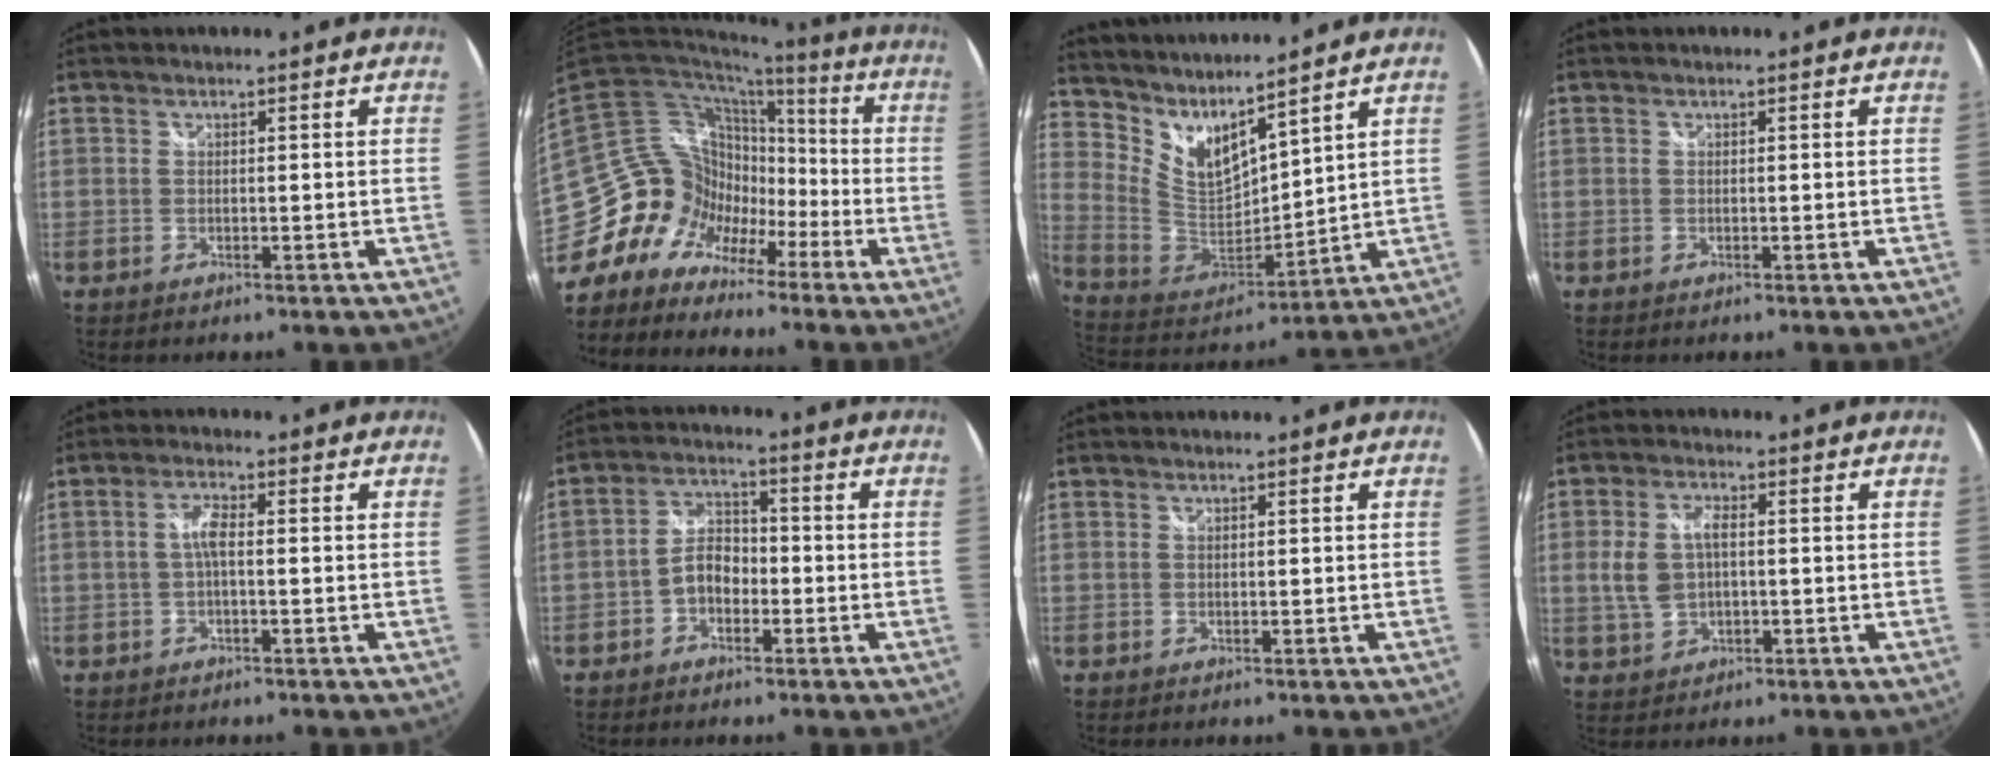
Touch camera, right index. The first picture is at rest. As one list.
[{"total": 16.8, "force": [-10.0, 12.4, 5.2], "torque": [-0.111, 0.026, -0.184]}, {"total": 10.9, "force": [8.9, 3.0, 5.5], "torque": [-0.109, -0.026, 0.184]}, {"total": 0.0}, {"total": 2.8, "force": [-0.3, 0.6, 2.7], "torque": [-0.056, 0.007, -0.006]}, {"total": 5.4, "force": [-2.3, 3.7, 3.3], "torque": [-0.062, 0.018, -0.041]}, {"total": 0.0}, {"total": 6.5, "force": [0.0, 3.7, 5.3], "torque": [-0.114, 0.005, 0.004]}]